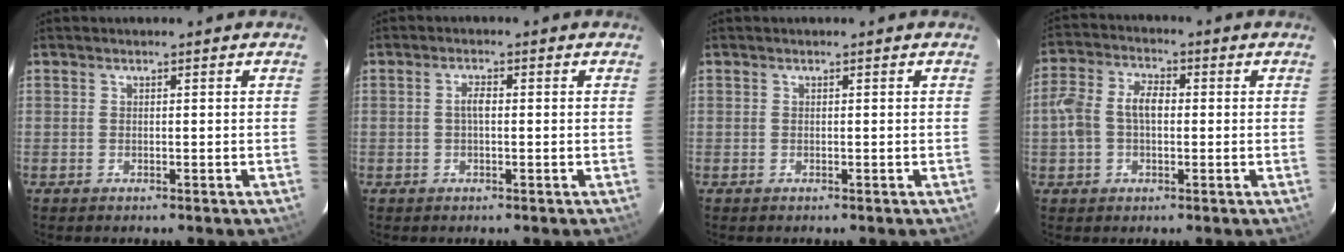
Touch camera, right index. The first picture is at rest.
{"total": 1.9, "force": [0.0, 0.7, 1.8], "torque": [-0.035, 0.007, -0.002]}
{"total": 0.0}
{"total": 7.8, "force": [-0.2, 5.1, 5.9], "torque": [-0.127, 0.021, -0.004]}